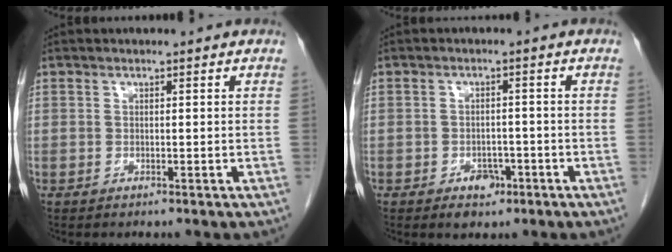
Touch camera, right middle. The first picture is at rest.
{"total": 3.1, "force": [-1.7, 2.1, 1.6], "torque": [-0.015, 0.005, -0.016]}